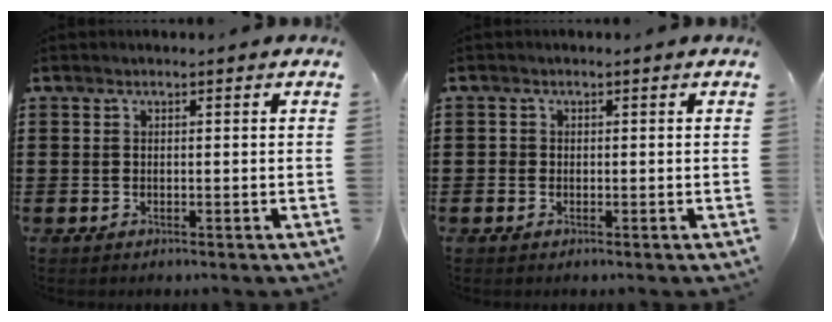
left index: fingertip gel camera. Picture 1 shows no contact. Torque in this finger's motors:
{"motor_torque": [-0.06, 0.28, 0.07, 0.01]}